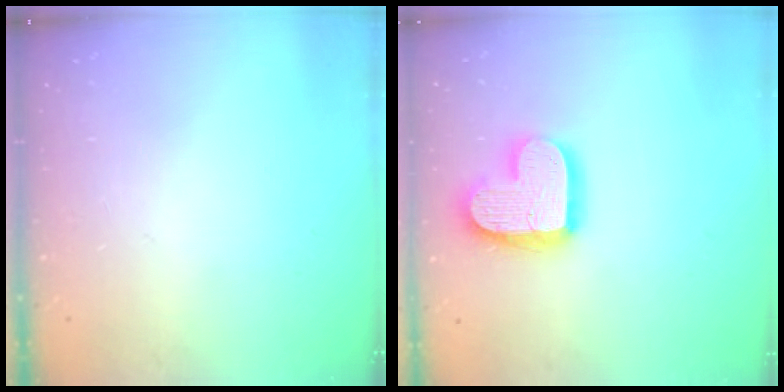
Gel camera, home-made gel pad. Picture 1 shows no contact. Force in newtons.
{"total": 16.4, "press": 16.4, "slide": 1.1}